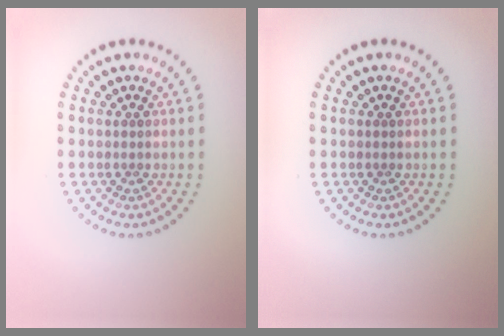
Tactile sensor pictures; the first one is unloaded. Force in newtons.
{"total": 0.0}